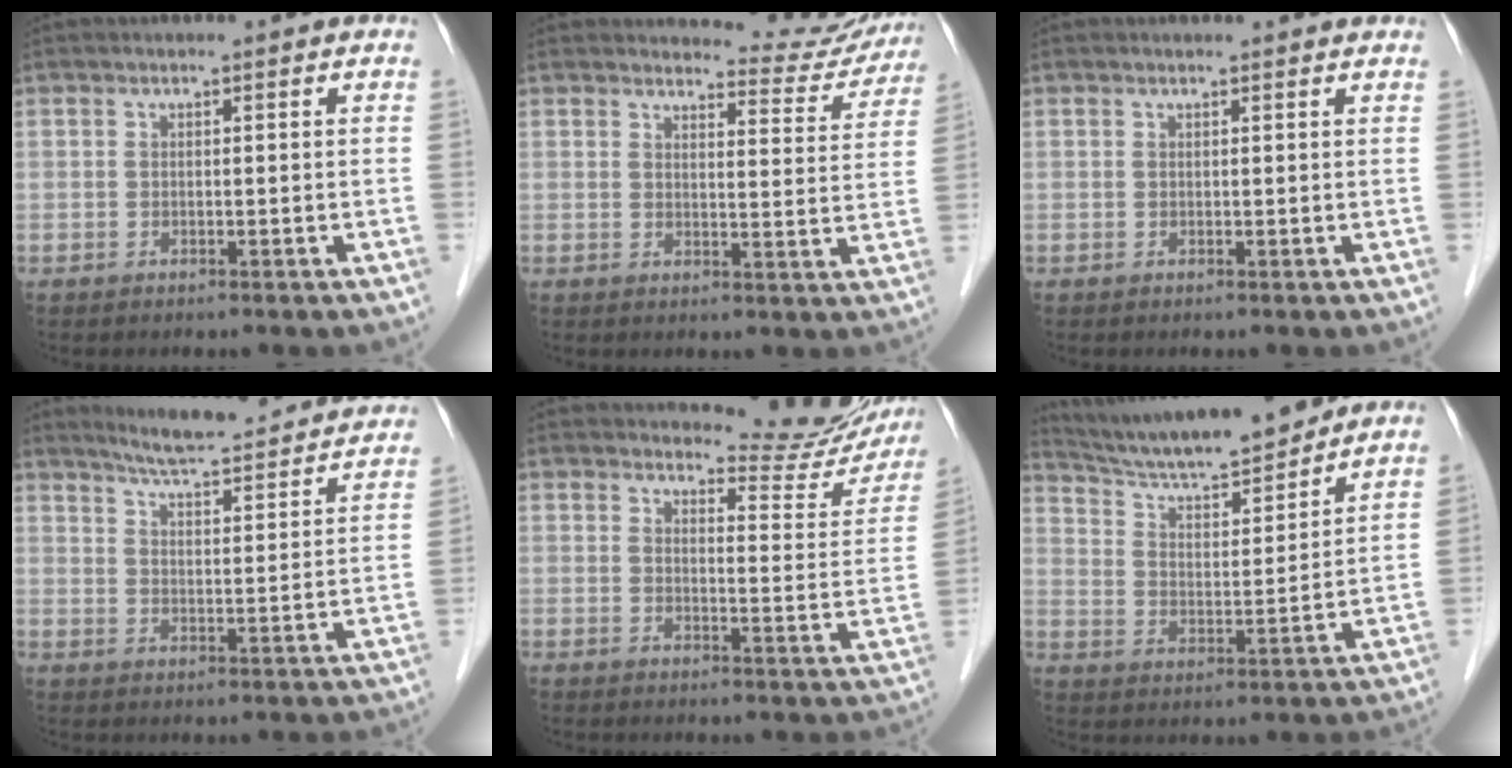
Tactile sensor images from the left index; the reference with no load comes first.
{"total": 9.6, "force": [9.4, 1.6, -0.3], "torque": [0.019, -0.035, 0.095]}
{"total": 2.8, "force": [2.8, 0.2, 0.6], "torque": [-0.013, 0.010, 0.024]}
{"total": 18.8, "force": [17.5, 1.9, 6.4], "torque": [-0.093, -0.022, 0.227]}
{"total": 13.1, "force": [12.8, 2.0, 1.9], "torque": [-0.011, -0.063, 0.135]}
{"total": 15.6, "force": [14.4, 1.1, 5.9], "torque": [-0.106, 0.002, 0.238]}